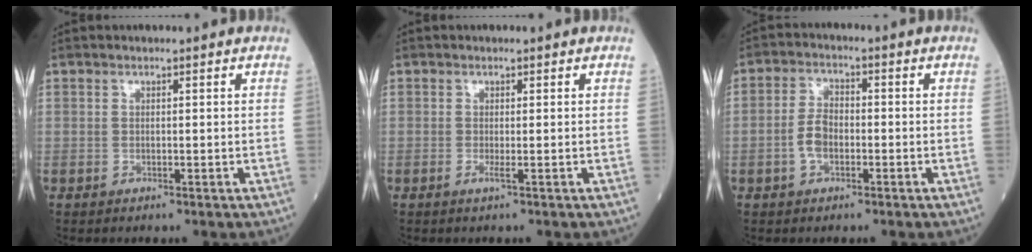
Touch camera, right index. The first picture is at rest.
{"total": 1.1, "force": [-0.5, 0.2, 0.9], "torque": [-0.022, -0.003, -0.008]}
{"total": 4.9, "force": [-1.5, 3.0, 3.6], "torque": [-0.087, 0.013, -0.030]}